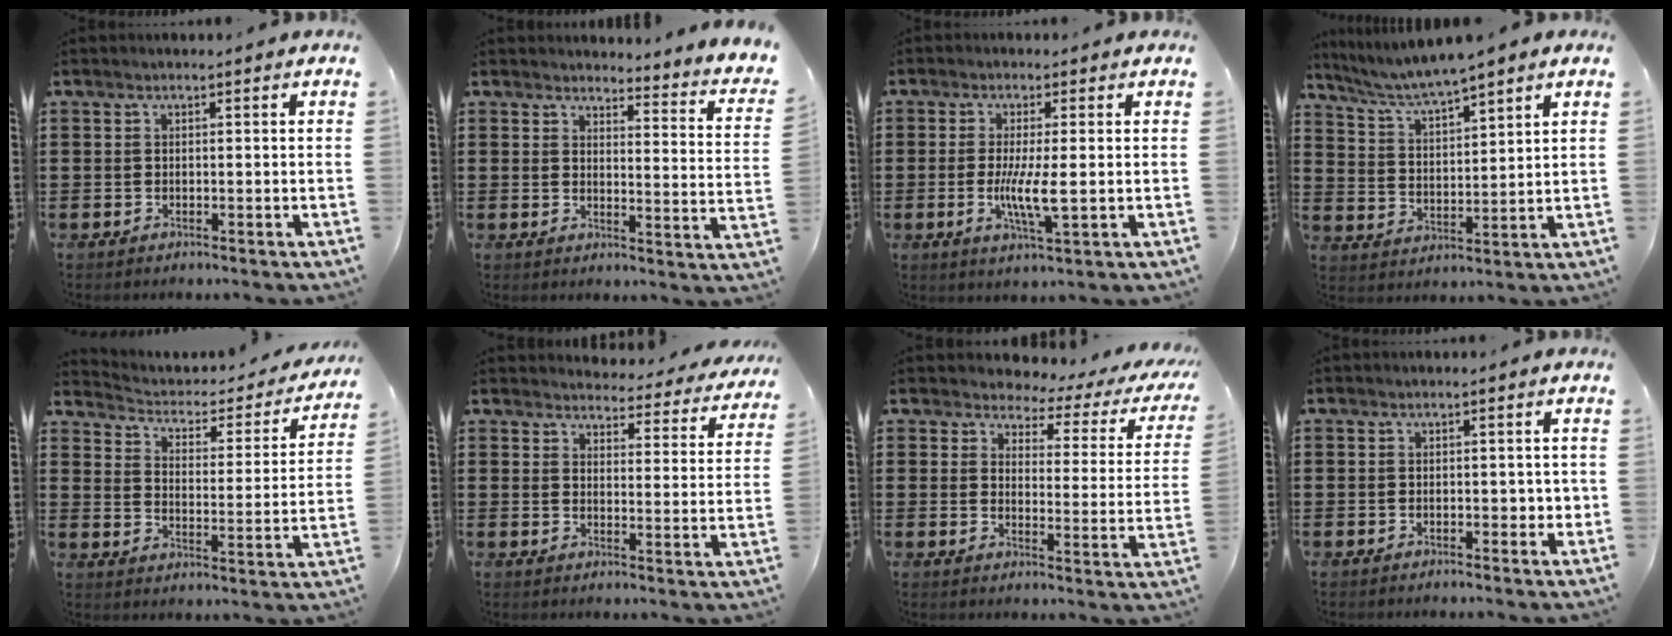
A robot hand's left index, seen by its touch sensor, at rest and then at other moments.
{"total": 3.0, "force": [2.9, 0.1, 1.0], "torque": [-0.029, -0.027, 0.043]}
{"total": 5.8, "force": [-0.5, 0.7, 5.8], "torque": [-0.109, -0.009, -0.010]}
{"total": 5.2, "force": [4.7, -0.3, 2.1], "torque": [-0.061, -0.028, 0.078]}
{"total": 2.3, "force": [1.9, 1.1, 0.9], "torque": [-0.034, -0.020, 0.022]}
{"total": 3.9, "force": [3.8, 0.4, 0.4], "torque": [-0.022, -0.031, 0.063]}
{"total": 2.9, "force": [2.3, 1.4, 0.9], "torque": [-0.037, -0.014, 0.031]}
{"total": 2.0, "force": [-0.2, 0.9, 1.8], "torque": [-0.025, 0.001, -0.008]}